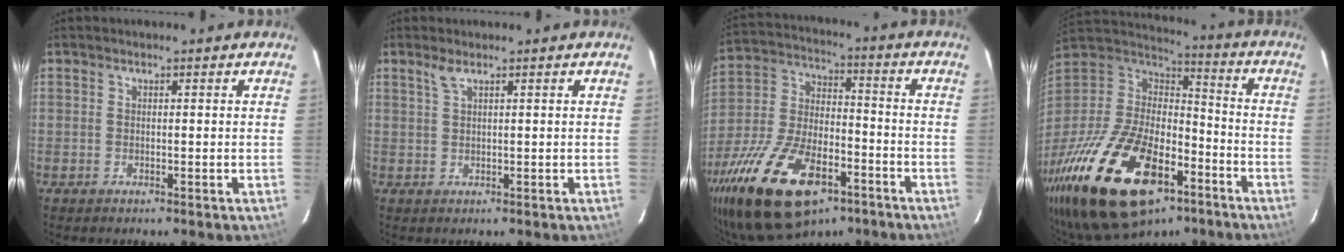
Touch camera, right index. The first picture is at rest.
{"total": 1.4, "force": [1.0, 0.0, 1.0], "torque": [-0.023, 0.004, 0.022]}
{"total": 25.4, "force": [-14.3, 12.3, 17.0], "torque": [-0.356, -0.023, -0.238]}
{"total": 34.9, "force": [-19.4, 17.6, 23.1], "torque": [-0.485, -0.032, -0.310]}